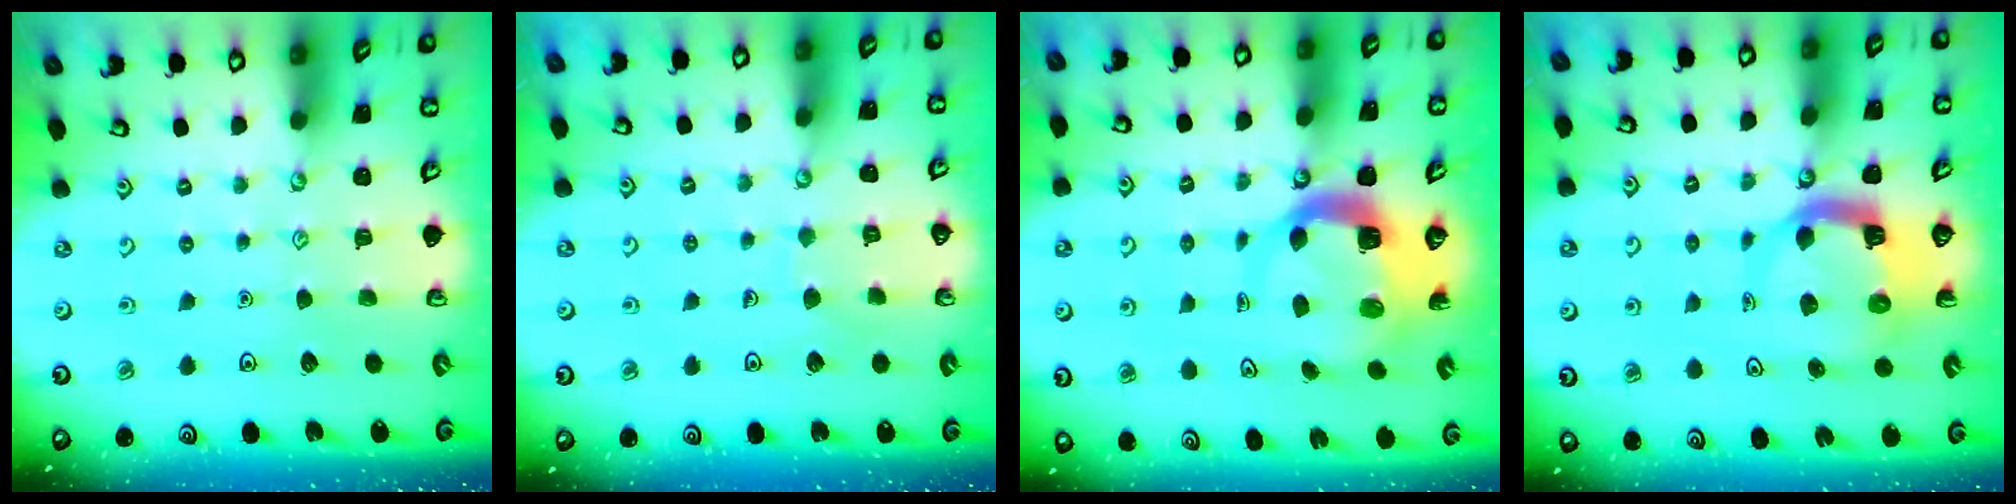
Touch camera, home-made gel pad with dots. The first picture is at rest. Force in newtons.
{"total": 5.1, "press": 5.1, "slide": 0.5}
{"total": 7.8, "press": 7.7, "slide": 1.1}
{"total": 7.8, "press": 7.7, "slide": 1.1}